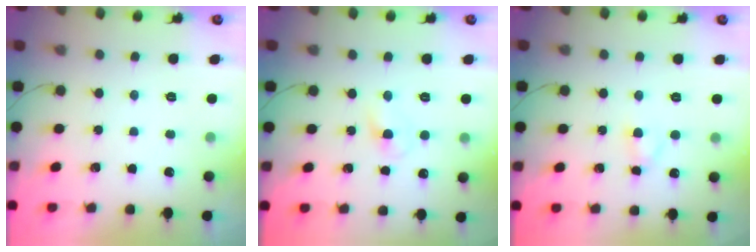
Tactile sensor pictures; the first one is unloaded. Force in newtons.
{"total": 3.5, "press": 3.3, "slide": 1.2}
{"total": 2.6, "press": 2.3, "slide": 1.2}